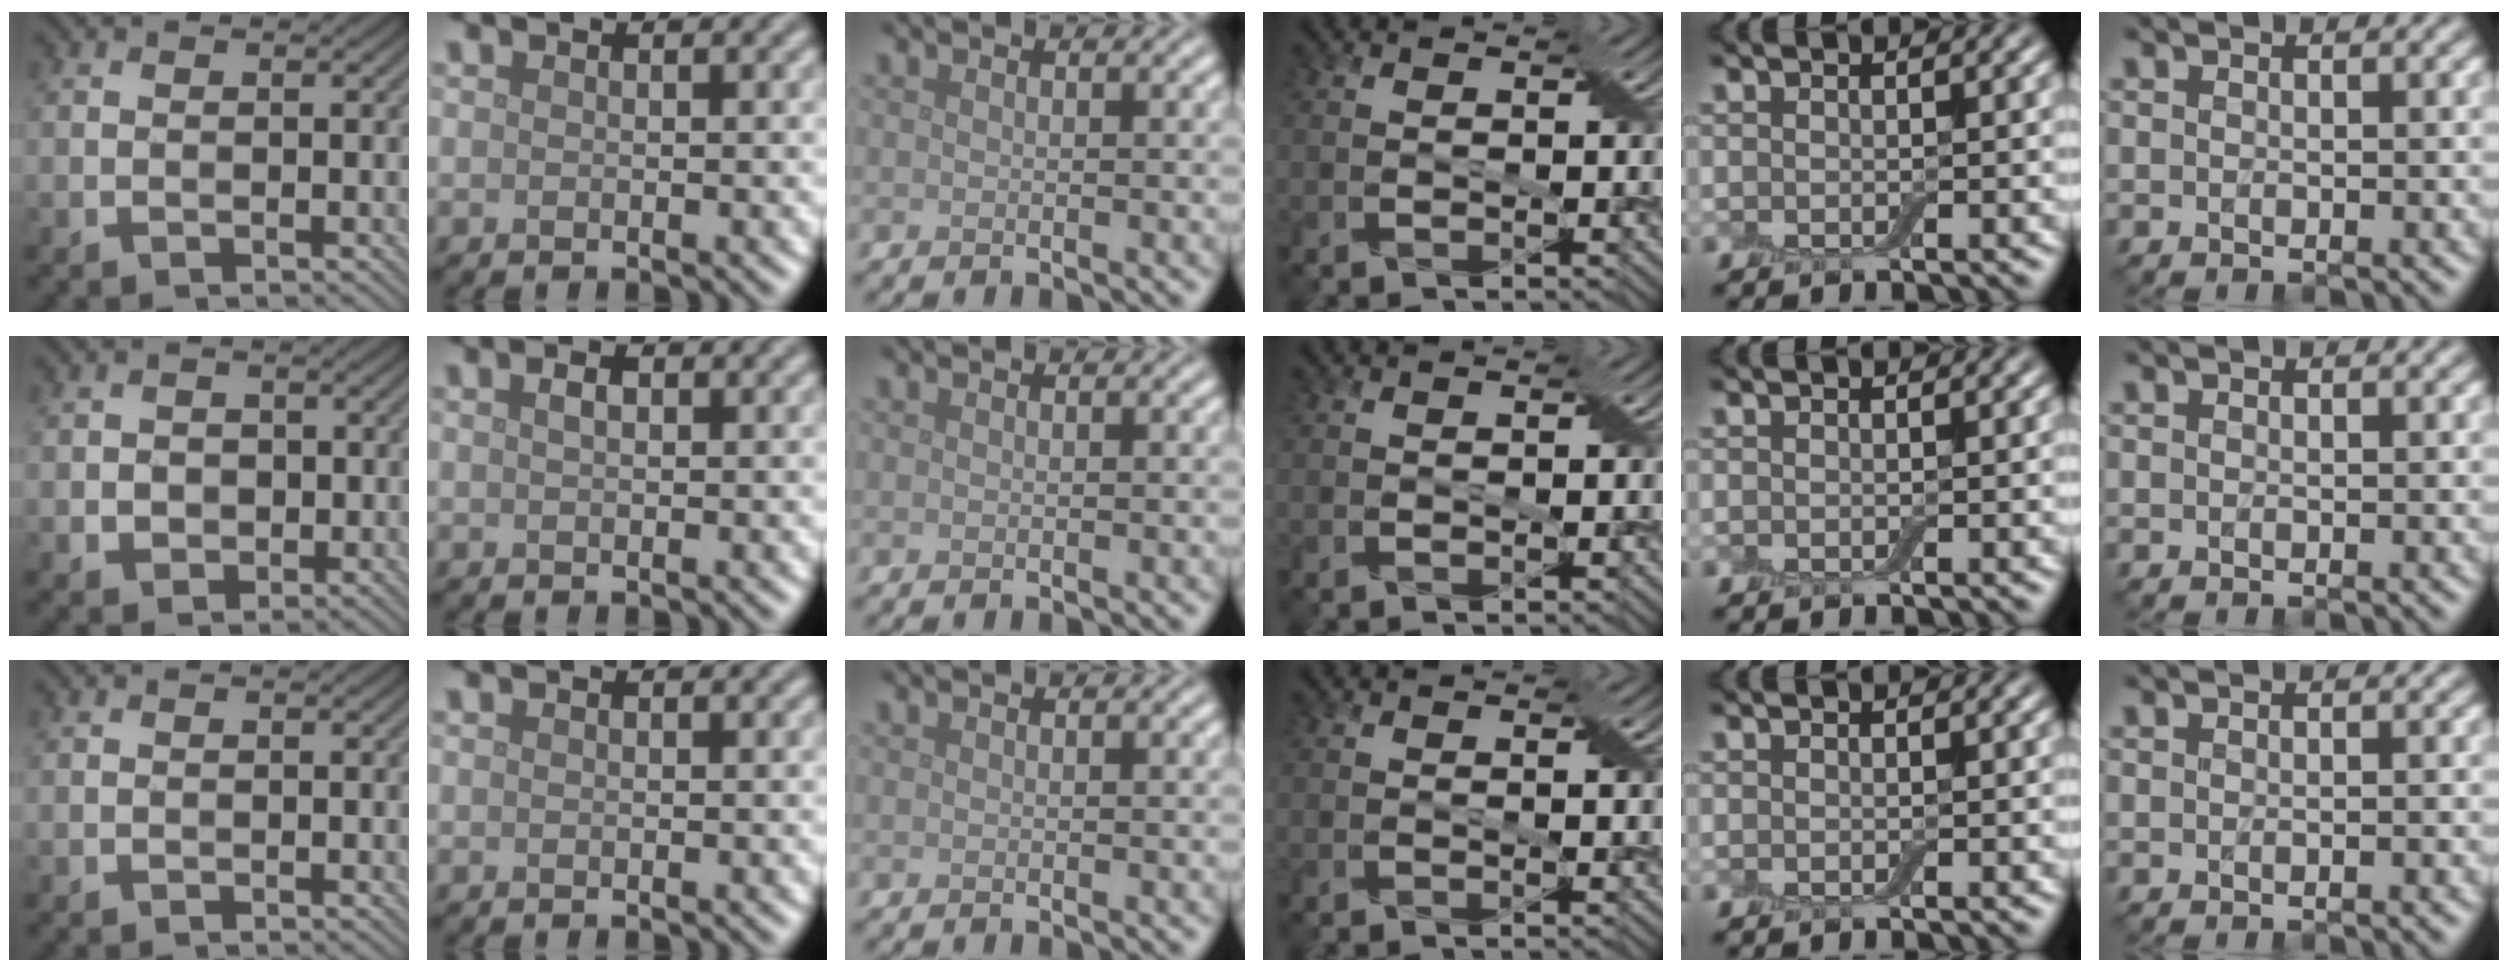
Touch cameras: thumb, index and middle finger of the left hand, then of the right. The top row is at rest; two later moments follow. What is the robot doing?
{"motion": "extract", "object": "backpack"}